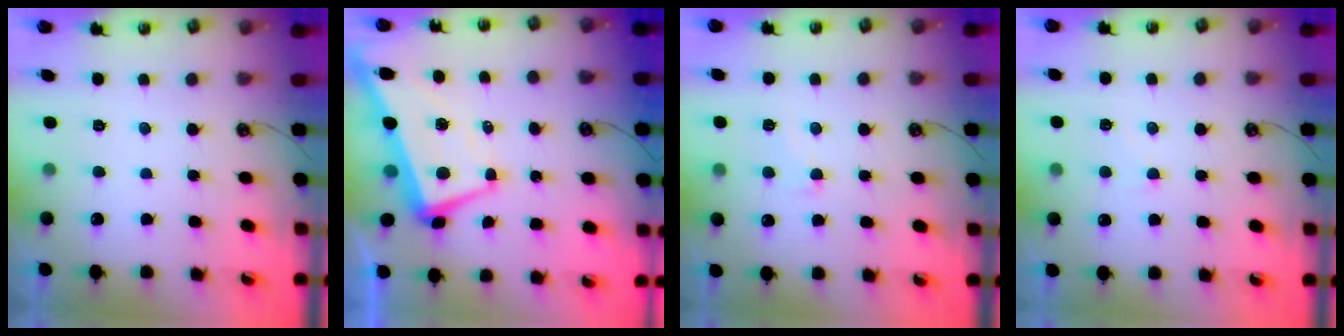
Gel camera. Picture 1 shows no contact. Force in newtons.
{"total": 1.9, "press": 1.7, "slide": 1.0}
{"total": 2.6, "press": 2.5, "slide": 0.9}
{"total": 1.9, "press": 1.8, "slide": 0.6}